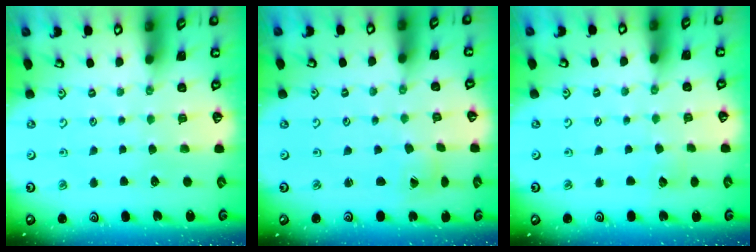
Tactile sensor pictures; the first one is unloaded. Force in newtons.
{"total": 2.1, "press": 2.1, "slide": 0.2}
{"total": 2.8, "press": 2.8, "slide": 0.2}